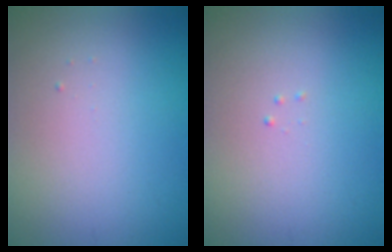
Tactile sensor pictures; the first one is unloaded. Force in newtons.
{"total": 0.0}